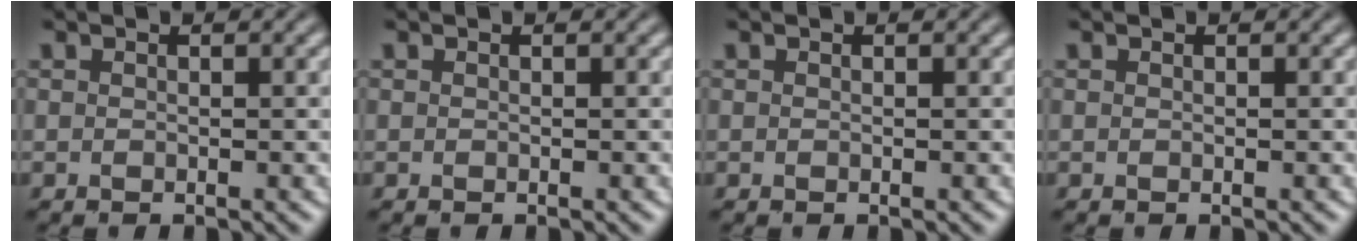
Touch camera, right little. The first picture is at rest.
{"total": 0.0}
{"total": 0.0}
{"total": 0.0}